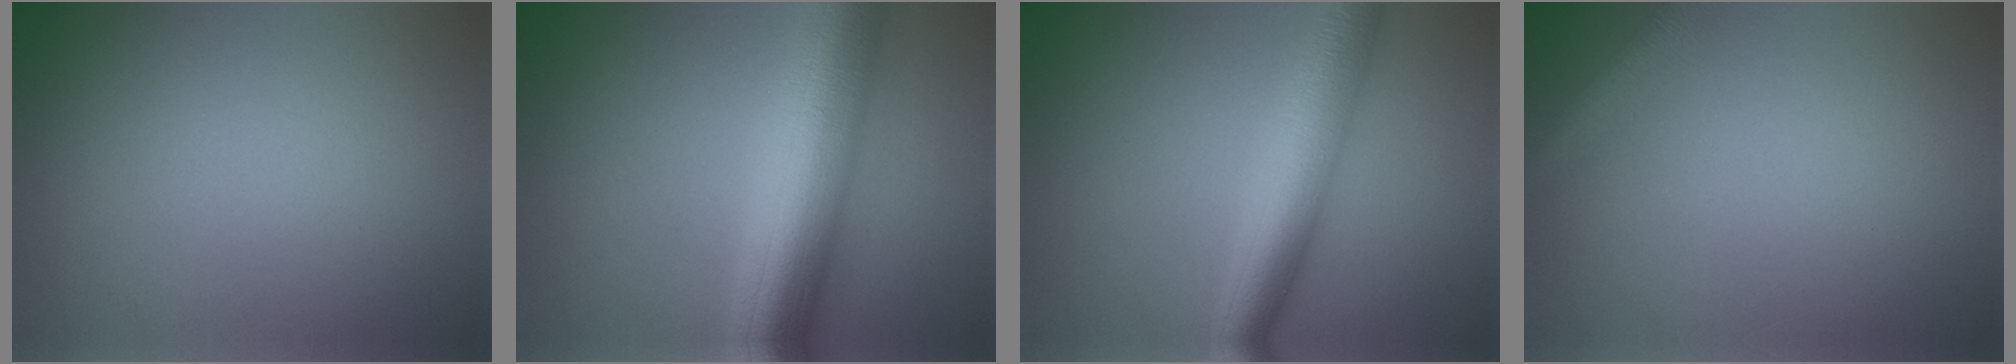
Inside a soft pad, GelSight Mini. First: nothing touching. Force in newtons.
{"total": 11.2, "press": 11.2, "slide": 0.3}
{"total": 6.3, "press": 6.3, "slide": 0.1}
{"total": 2.9, "press": 2.9, "slide": 0.2}